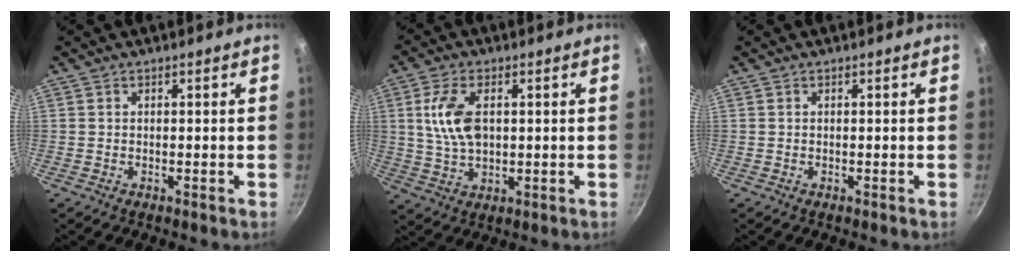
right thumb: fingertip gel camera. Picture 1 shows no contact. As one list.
[{"total": 9.3, "force": [1.7, 5.2, 7.5], "torque": [-0.137, -0.002, 0.033]}, {"total": 0.0}]